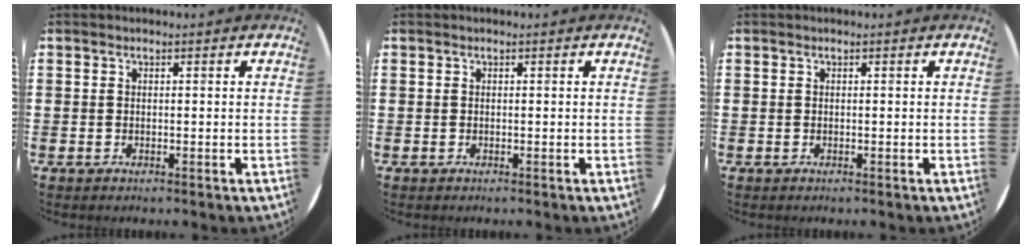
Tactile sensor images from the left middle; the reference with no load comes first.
{"total": 0.0}
{"total": 0.0}